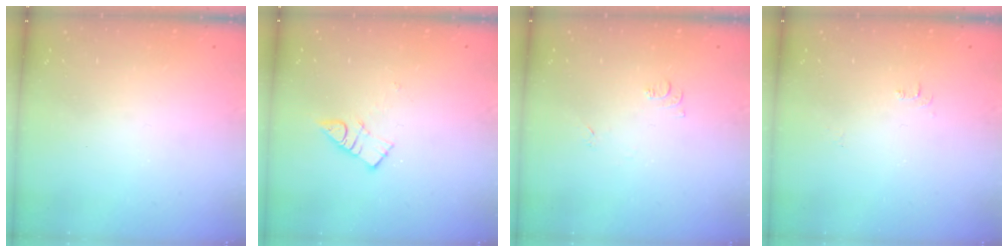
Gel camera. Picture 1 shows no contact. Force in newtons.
{"total": 6.6, "press": 6.6, "slide": 0.1}
{"total": 7.5, "press": 7.5, "slide": 0.7}
{"total": 5.2, "press": 5.2, "slide": 0.6}